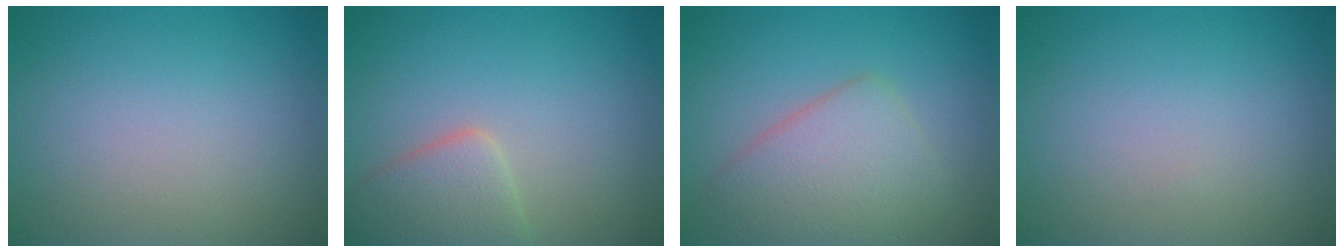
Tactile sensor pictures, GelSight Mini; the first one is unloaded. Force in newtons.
{"total": 3.6, "press": 3.6, "slide": 0.1}
{"total": 4.8, "press": 4.8, "slide": 0.1}
{"total": 0.0}